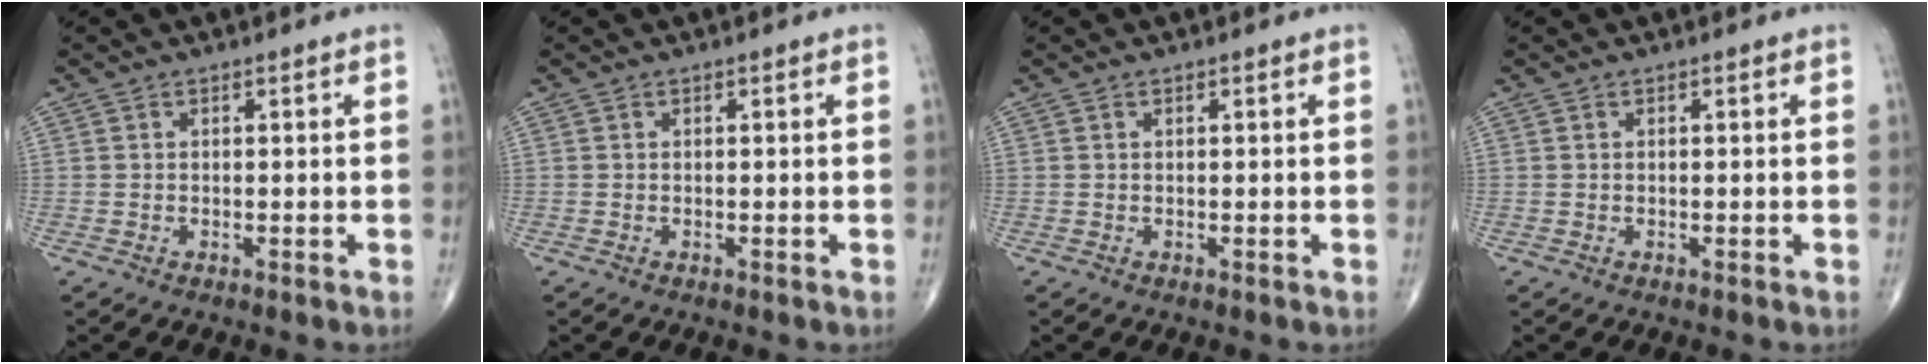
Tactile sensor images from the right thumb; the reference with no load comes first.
{"total": 0.0}
{"total": 0.0}
{"total": 0.0}